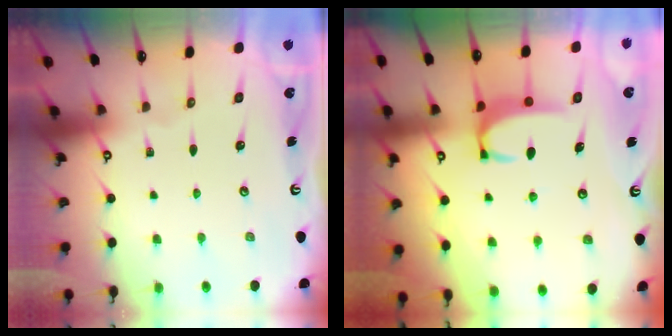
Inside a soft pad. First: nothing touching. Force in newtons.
{"total": 2.7, "press": 2.7, "slide": 0.4}